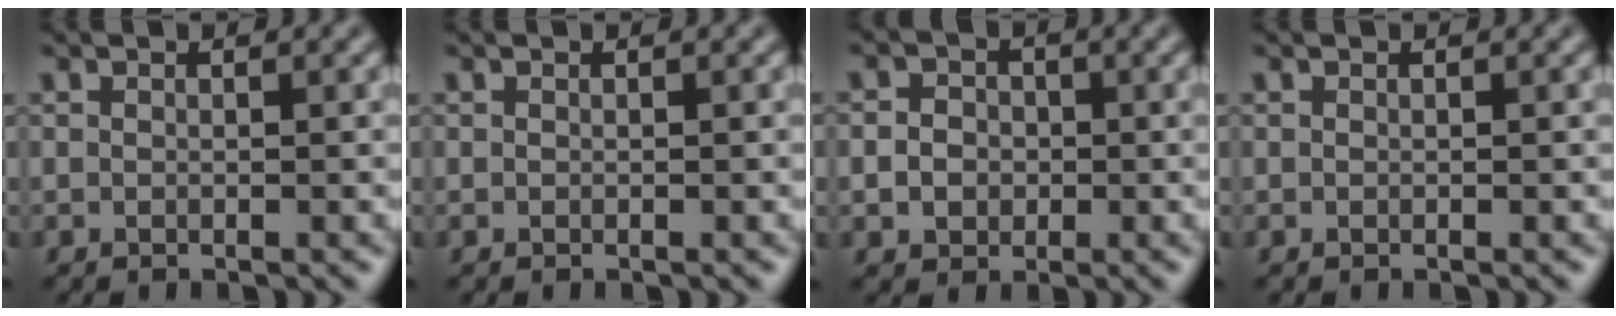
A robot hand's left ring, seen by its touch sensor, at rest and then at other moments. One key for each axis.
{"total": 0.0}
{"total": 3.0, "fx": -0.2, "fy": 2.7, "fz": 1.4, "tx": -0.010, "ty": 0.006, "tz": -0.017}
{"total": 0.0}